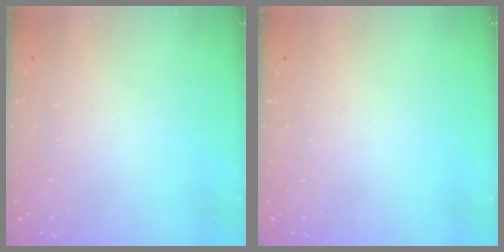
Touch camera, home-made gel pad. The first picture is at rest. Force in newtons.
{"total": 0.0}